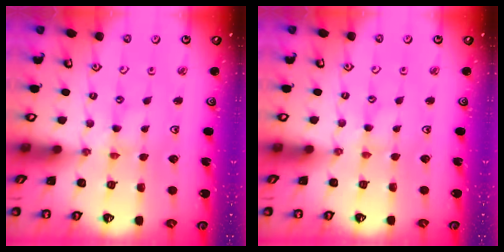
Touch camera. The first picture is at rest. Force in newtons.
{"total": 1.1, "press": 1.1, "slide": 0.2}